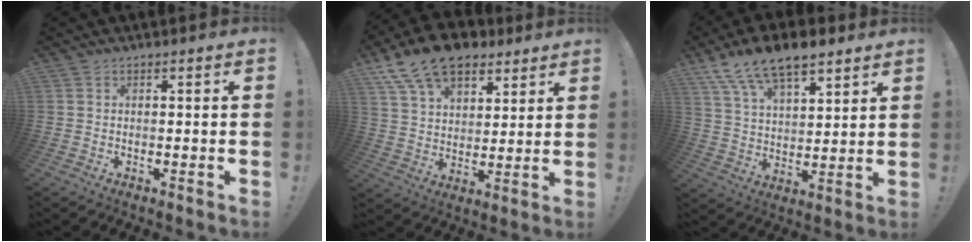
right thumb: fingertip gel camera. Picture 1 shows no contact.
{"total": 16.1, "force": [10.5, 9.3, 8.0], "torque": [-0.138, -0.063, 0.195]}
{"total": 13.7, "force": [9.8, 5.9, 7.4], "torque": [-0.136, -0.056, 0.181]}